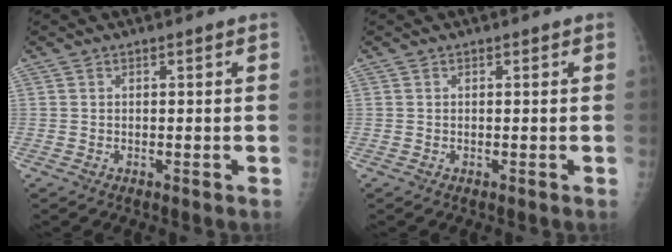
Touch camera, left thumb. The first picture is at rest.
{"total": 0.0}